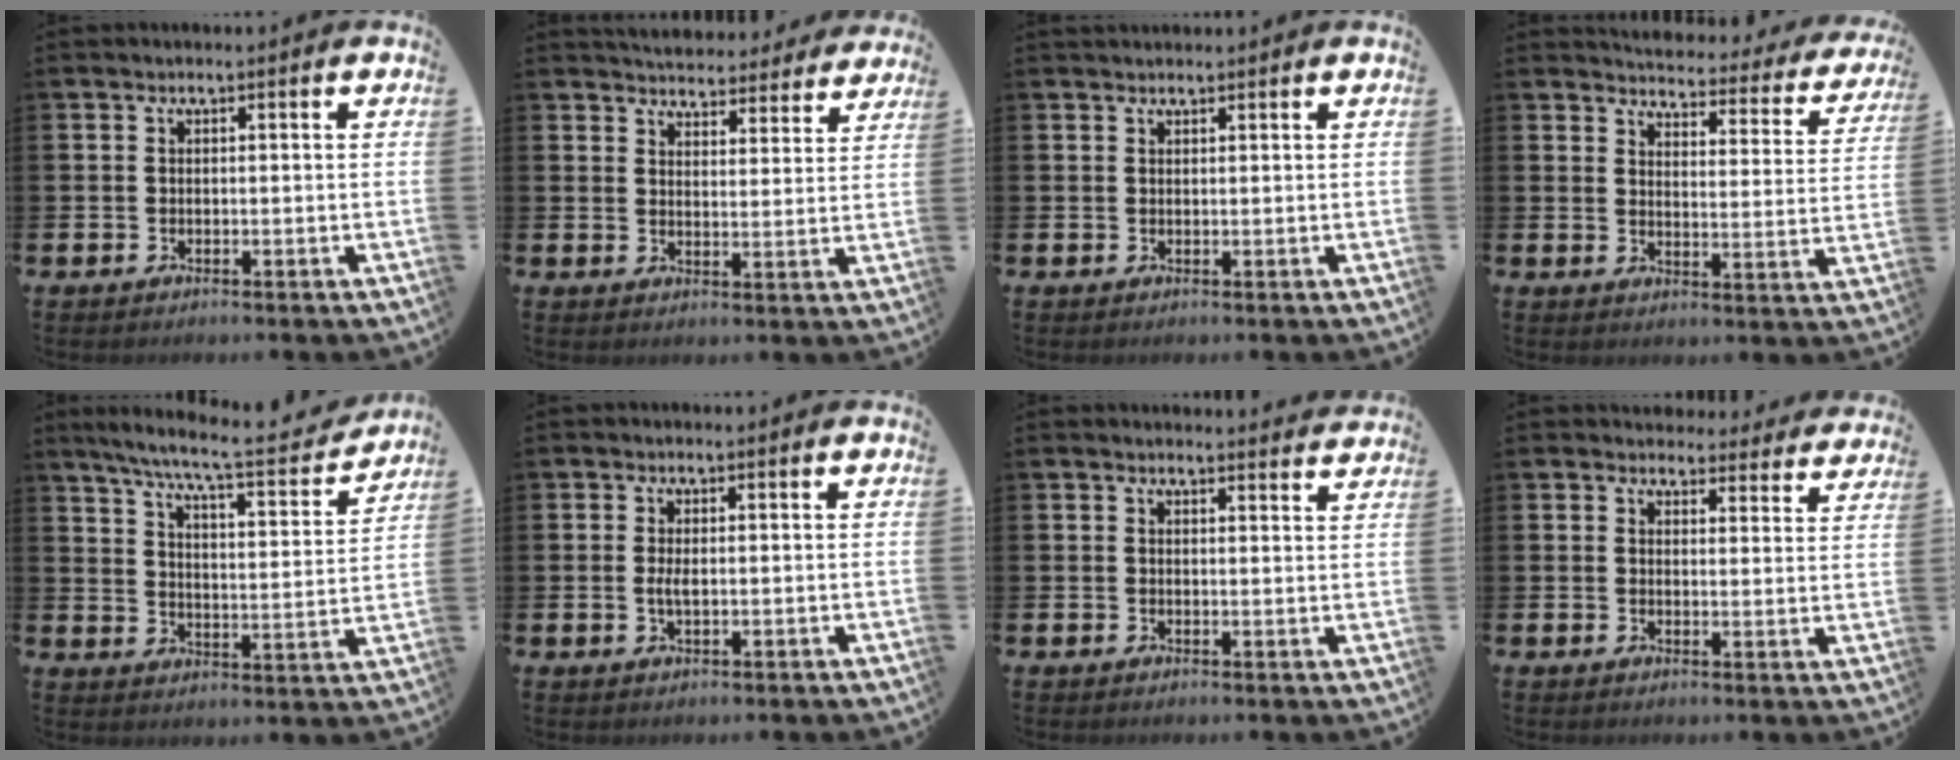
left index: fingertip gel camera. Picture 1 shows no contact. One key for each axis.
{"total": 5.1, "fx": 5.0, "fy": 1.1, "fz": 0.2, "tx": -0.011, "ty": -0.037, "tz": 0.088}
{"total": 1.0, "fx": 1.0, "fy": 0.3, "fz": 0.0, "tx": 0.009, "ty": -0.001, "tz": 0.016}
{"total": 3.6, "fx": 3.4, "fy": 0.9, "fz": 0.5, "tx": -0.027, "ty": -0.036, "tz": 0.051}
{"total": 7.8, "fx": 6.9, "fy": 0.8, "fz": 3.7, "tx": -0.093, "ty": -0.050, "tz": 0.112}
{"total": 1.8, "fx": 0.0, "fy": 0.7, "fz": 1.7, "tx": -0.023, "ty": -0.002, "tz": -0.003}
{"total": 2.1, "fx": 2.1, "fy": 0.1, "fz": -0.1, "tx": 0.008, "ty": -0.017, "tz": 0.036}
{"total": 3.8, "fx": 3.6, "fy": 1.1, "fz": -0.1, "tx": 0.000, "ty": -0.024, "tz": 0.063}